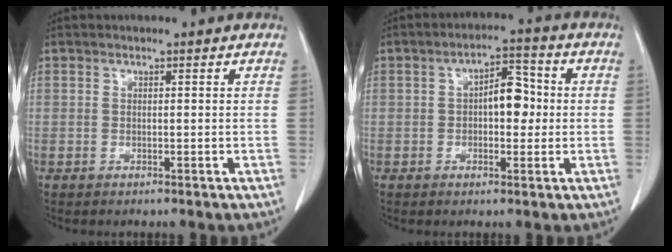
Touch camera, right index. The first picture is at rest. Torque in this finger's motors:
{"motor_torque": [0.21, 0.04, 0.09, 0.07]}